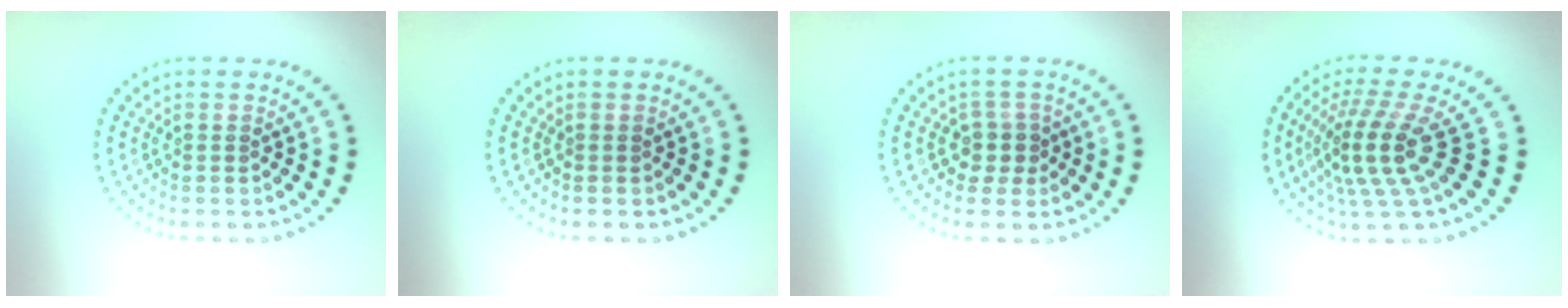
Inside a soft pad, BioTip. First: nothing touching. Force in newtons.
{"total": 0.0}
{"total": 2.1, "press": 1.7, "slide": 1.2}
{"total": 5.1, "press": 3.6, "slide": 3.6}